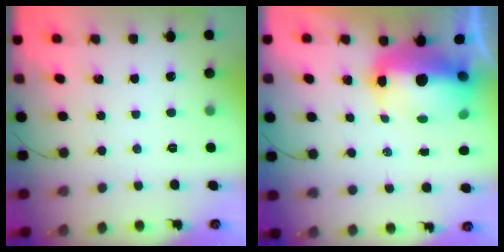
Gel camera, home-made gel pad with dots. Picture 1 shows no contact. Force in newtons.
{"total": 19.3, "press": 15.5, "slide": 11.4}